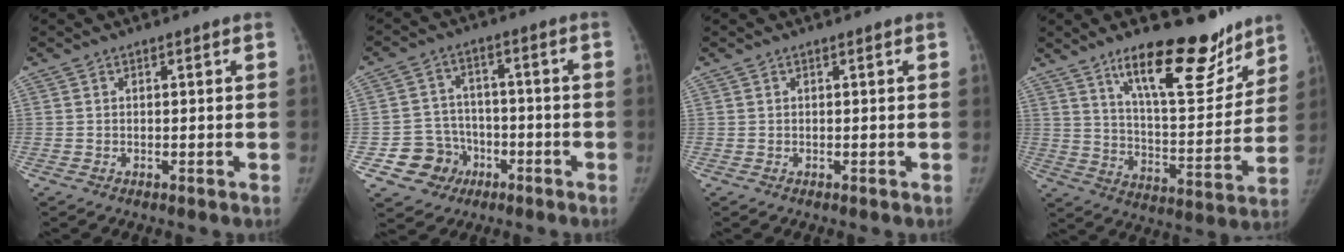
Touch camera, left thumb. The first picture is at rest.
{"total": 8.5, "force": [-3.6, 7.6, 1.5], "torque": [0.010, 0.027, -0.053]}
{"total": 0.0}
{"total": 20.2, "force": [13.8, 7.0, 12.9], "torque": [-0.140, -0.089, 0.219]}